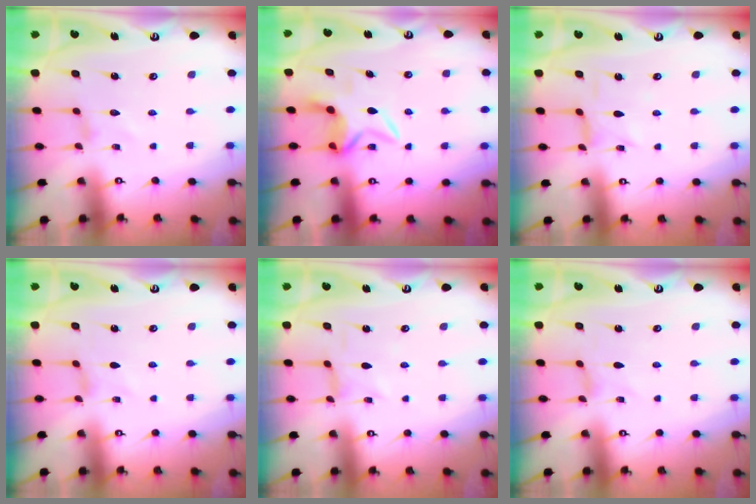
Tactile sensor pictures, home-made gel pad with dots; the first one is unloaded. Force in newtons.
{"total": 4.7, "press": 4.6, "slide": 0.9}
{"total": 1.6, "press": 1.6, "slide": 0.4}
{"total": 0.0}
{"total": 0.9, "press": 0.9, "slide": 0.3}
{"total": 0.0}